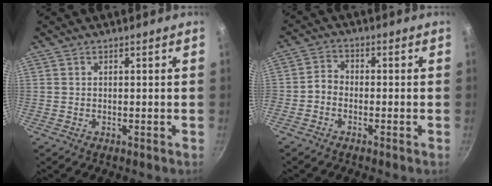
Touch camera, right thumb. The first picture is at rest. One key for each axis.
{"total": 2.7, "fx": -1.5, "fy": 1.7, "fz": 1.4, "tx": -0.031, "ty": 0.020, "tz": -0.038}